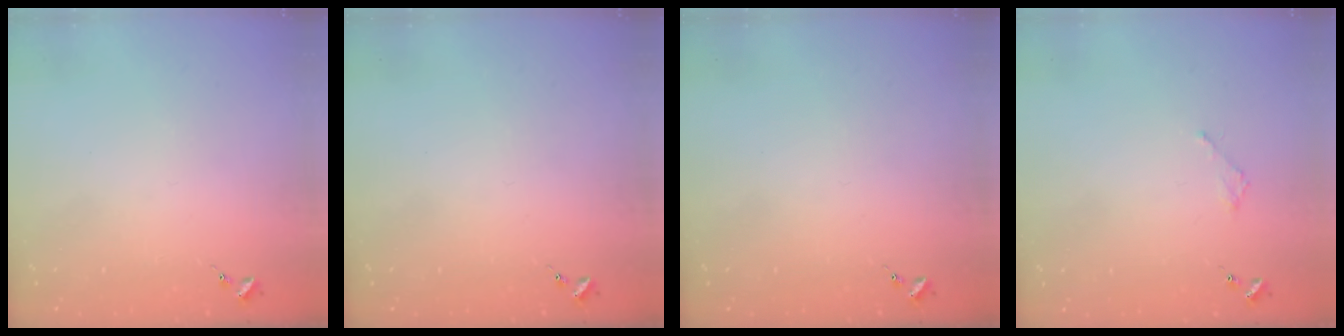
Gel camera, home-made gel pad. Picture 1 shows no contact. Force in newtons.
{"total": 0.0}
{"total": 0.0}
{"total": 1.8, "press": 1.8, "slide": 0.2}